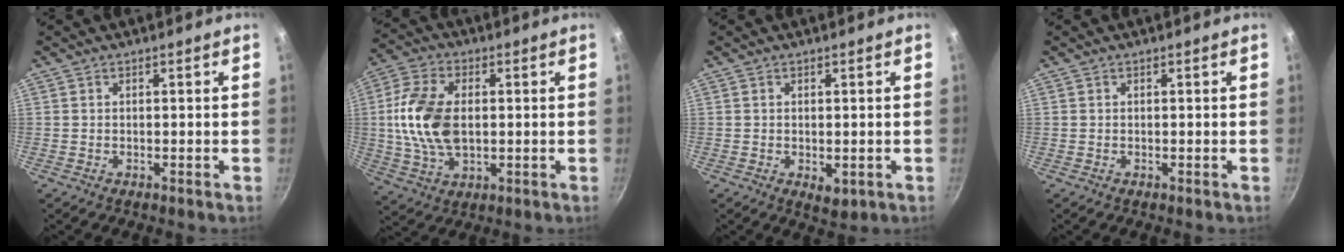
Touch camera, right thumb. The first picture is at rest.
{"total": 14.0, "force": [0.7, 8.6, 11.0], "torque": [-0.206, 0.006, 0.009]}
{"total": 2.9, "force": [-0.5, 1.6, 2.4], "torque": [-0.035, -0.012, -0.004]}
{"total": 0.0}